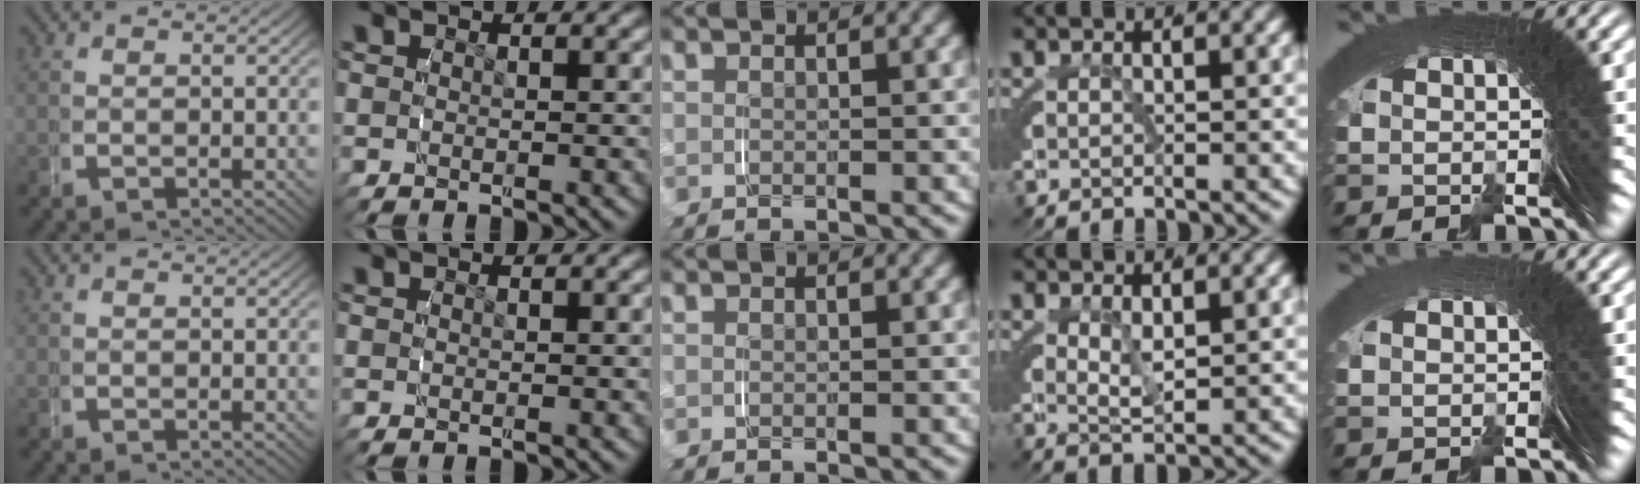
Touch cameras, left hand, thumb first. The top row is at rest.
{"ring": {"total": 2.1, "force": [1.2, -0.1, 1.7], "torque": [-0.030, -0.015, 0.033]}, "little": {"total": 1.1, "force": [-0.8, -0.5, -0.6], "torque": [0.013, 0.003, -0.012]}}